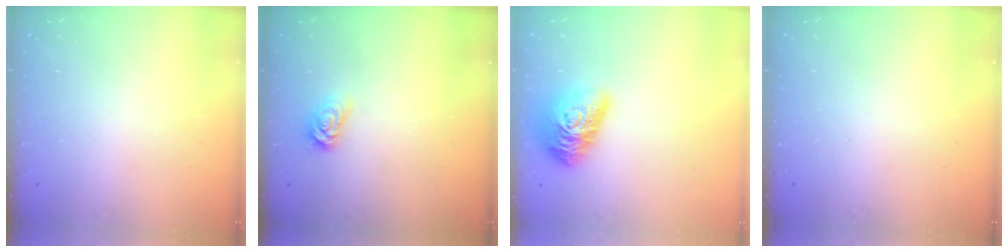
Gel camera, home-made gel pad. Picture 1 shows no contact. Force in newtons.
{"total": 3.5, "press": 3.5, "slide": 0.3}
{"total": 15.7, "press": 15.7, "slide": 0.7}
{"total": 0.0}